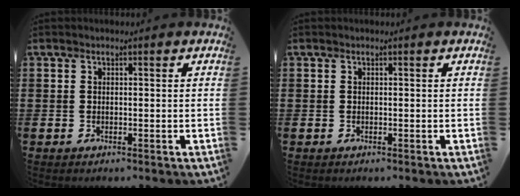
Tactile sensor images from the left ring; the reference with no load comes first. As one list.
[{"total": 0.0}]